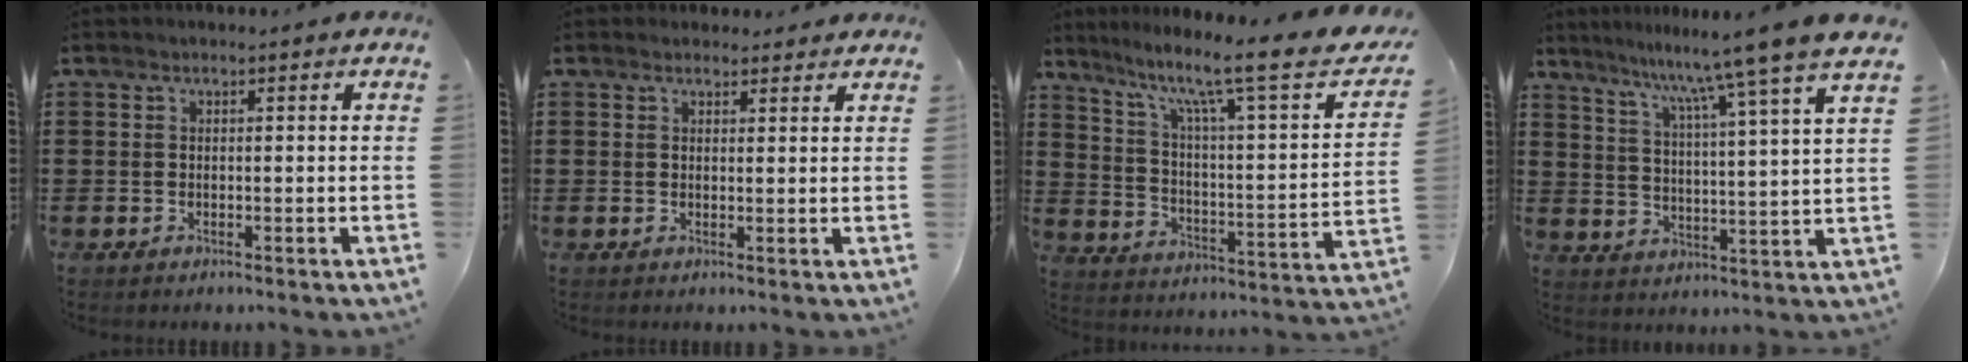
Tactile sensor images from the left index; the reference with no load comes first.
{"total": 1.9, "force": [1.8, 0.7, 0.2], "torque": [0.001, 0.001, 0.033]}
{"total": 10.6, "force": [7.5, 1.4, 7.4], "torque": [-0.145, -0.056, 0.111]}
{"total": 9.3, "force": [8.0, -2.1, 4.1], "torque": [-0.102, -0.058, 0.126]}